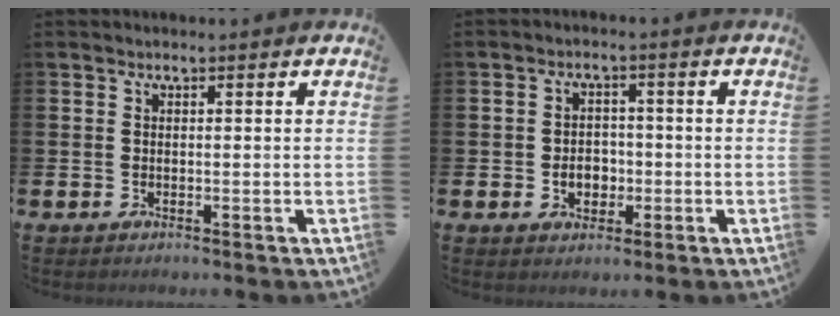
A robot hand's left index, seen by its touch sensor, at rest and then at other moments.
{"total": 3.3, "force": [-0.8, 2.6, 1.8], "torque": [-0.016, -0.005, -0.024]}